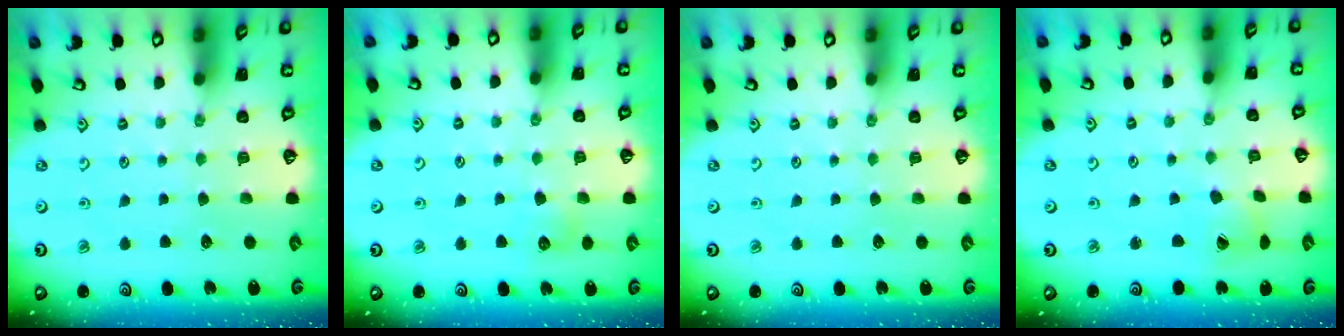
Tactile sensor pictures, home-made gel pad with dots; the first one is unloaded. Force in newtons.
{"total": 5.3, "press": 5.2, "slide": 0.8}
{"total": 0.0}
{"total": 5.9, "press": 5.9, "slide": 0.3}